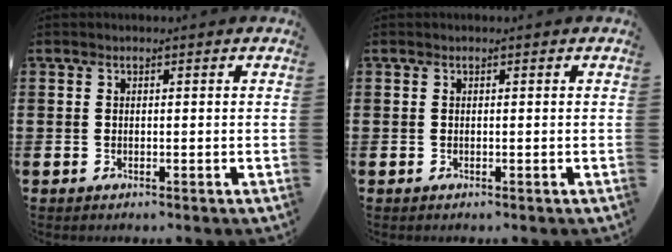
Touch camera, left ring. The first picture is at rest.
{"total": 0.0}